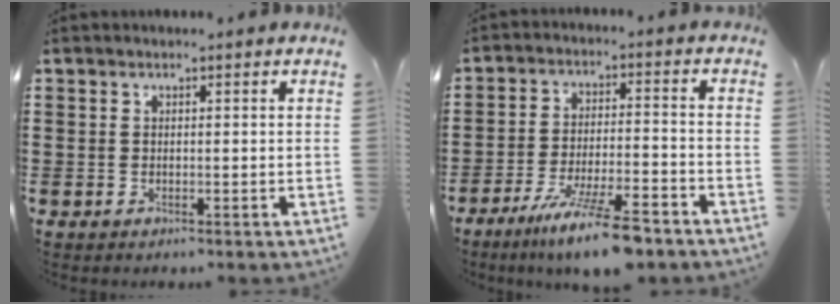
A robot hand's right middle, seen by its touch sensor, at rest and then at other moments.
{"total": 10.4, "force": [-7.9, 1.1, 6.7], "torque": [-0.124, 0.002, -0.146]}